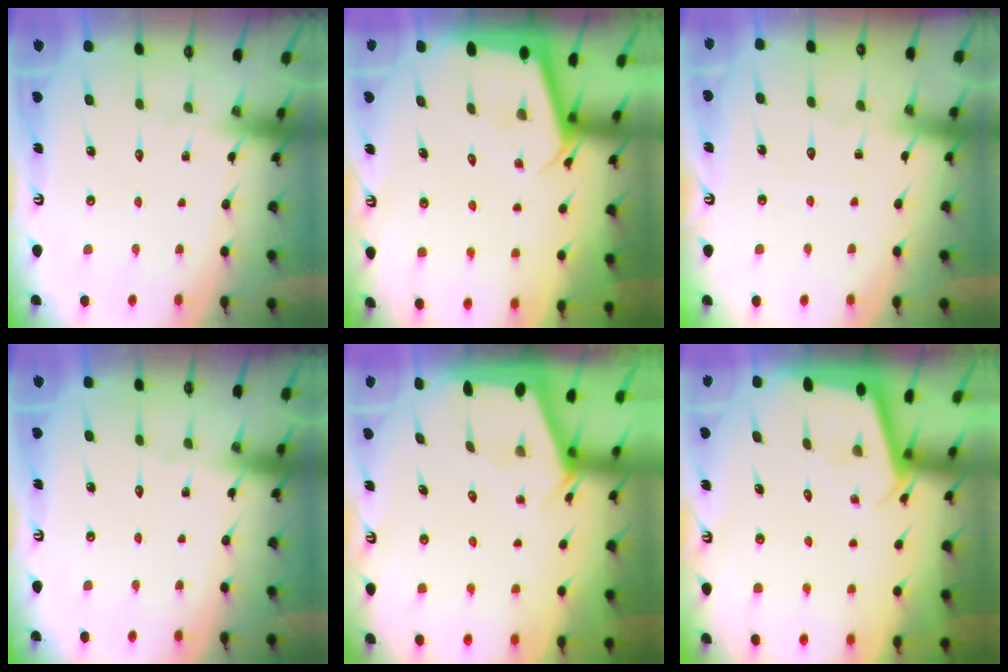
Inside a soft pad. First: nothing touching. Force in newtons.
{"total": 2.3, "press": 2.3, "slide": 0.1}
{"total": 3.9, "press": 3.9, "slide": 0.5}
{"total": 0.0}
{"total": 2.0, "press": 1.9, "slide": 0.3}
{"total": 1.9, "press": 1.9, "slide": 0.1}